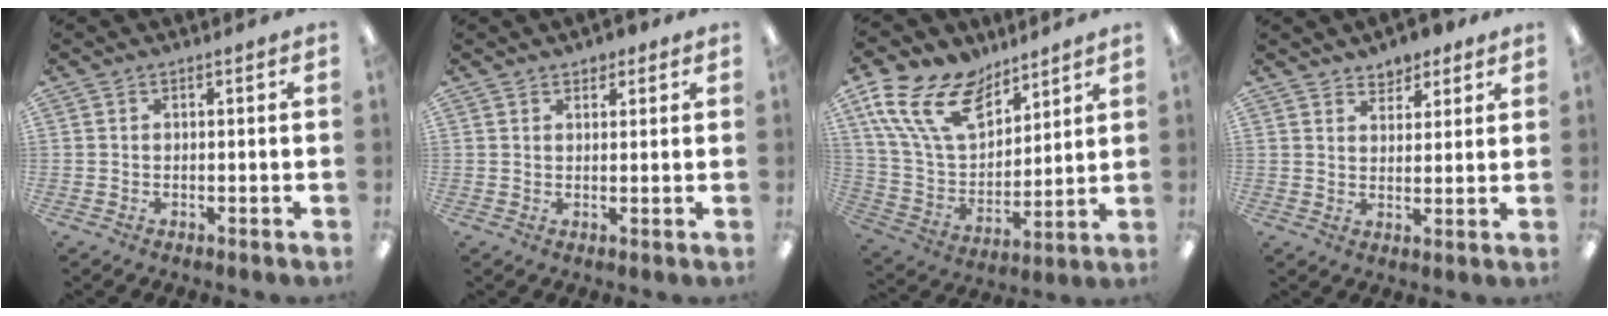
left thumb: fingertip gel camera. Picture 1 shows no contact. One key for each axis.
{"total": 2.2, "fx": 1.7, "fy": 1.2, "fz": 0.4, "tx": -0.002, "ty": -0.001, "tz": 0.031}
{"total": 19.6, "fx": 11.6, "fy": 11.5, "fz": 10.8, "tx": -0.232, "ty": -0.050, "tz": 0.219}
{"total": 4.7, "fx": 4.2, "fy": 2.2, "fz": 0.1, "tx": 0.008, "ty": -0.025, "tz": 0.074}